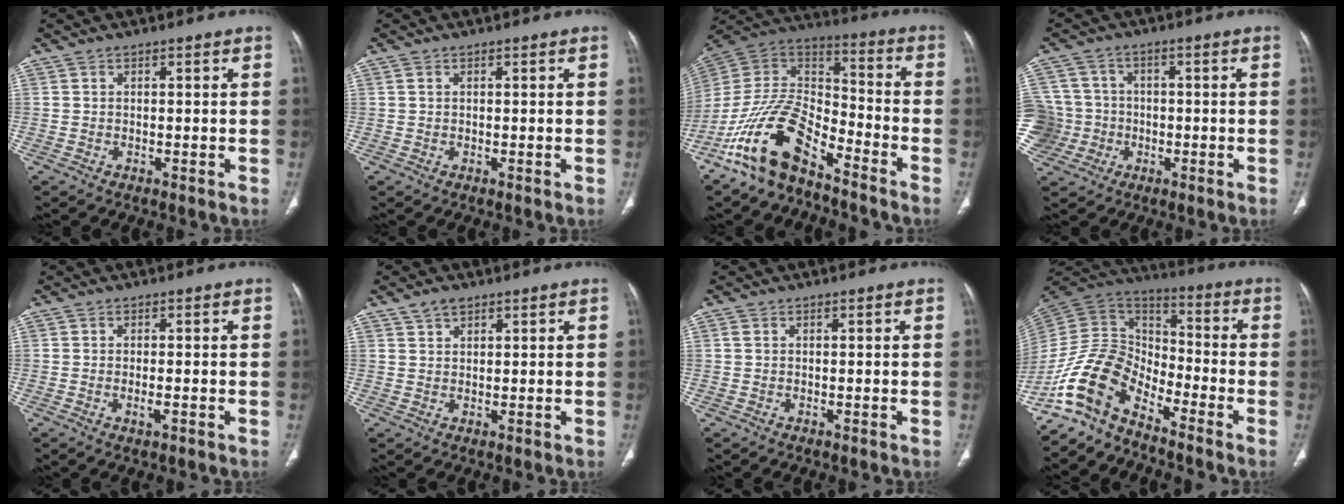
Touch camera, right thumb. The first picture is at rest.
{"total": 0.6, "force": [0.3, 0.4, 0.4], "torque": [-0.010, 0.004, 0.006]}
{"total": 16.5, "force": [-10.8, 7.1, 10.3], "torque": [-0.174, 0.083, -0.208]}
{"total": 12.0, "force": [-2.6, 11.4, 2.8], "torque": [-0.063, 0.037, -0.039]}
{"total": 1.7, "force": [-0.5, 0.5, 1.5], "torque": [-0.028, -0.003, -0.010]}
{"total": 2.8, "force": [1.9, 1.5, 1.3], "torque": [-0.019, -0.005, 0.038]}
{"total": 0.6, "force": [0.2, 0.4, 0.4], "torque": [-0.008, 0.006, 0.004]}
{"total": 13.1, "force": [-9.5, 6.4, 6.4], "torque": [-0.118, 0.089, -0.199]}